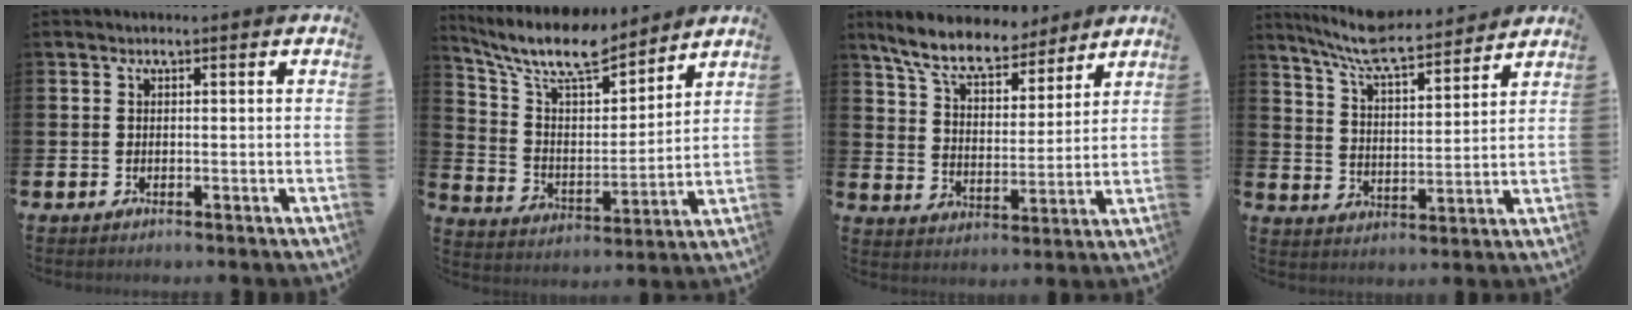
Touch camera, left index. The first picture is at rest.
{"total": 10.8, "force": [9.4, 2.8, 4.6], "torque": [-0.124, -0.056, 0.166]}
{"total": 9.0, "force": [8.1, 2.7, 2.9], "torque": [-0.088, -0.042, 0.145]}
{"total": 8.3, "force": [7.9, 0.8, 2.6], "torque": [-0.084, -0.050, 0.141]}